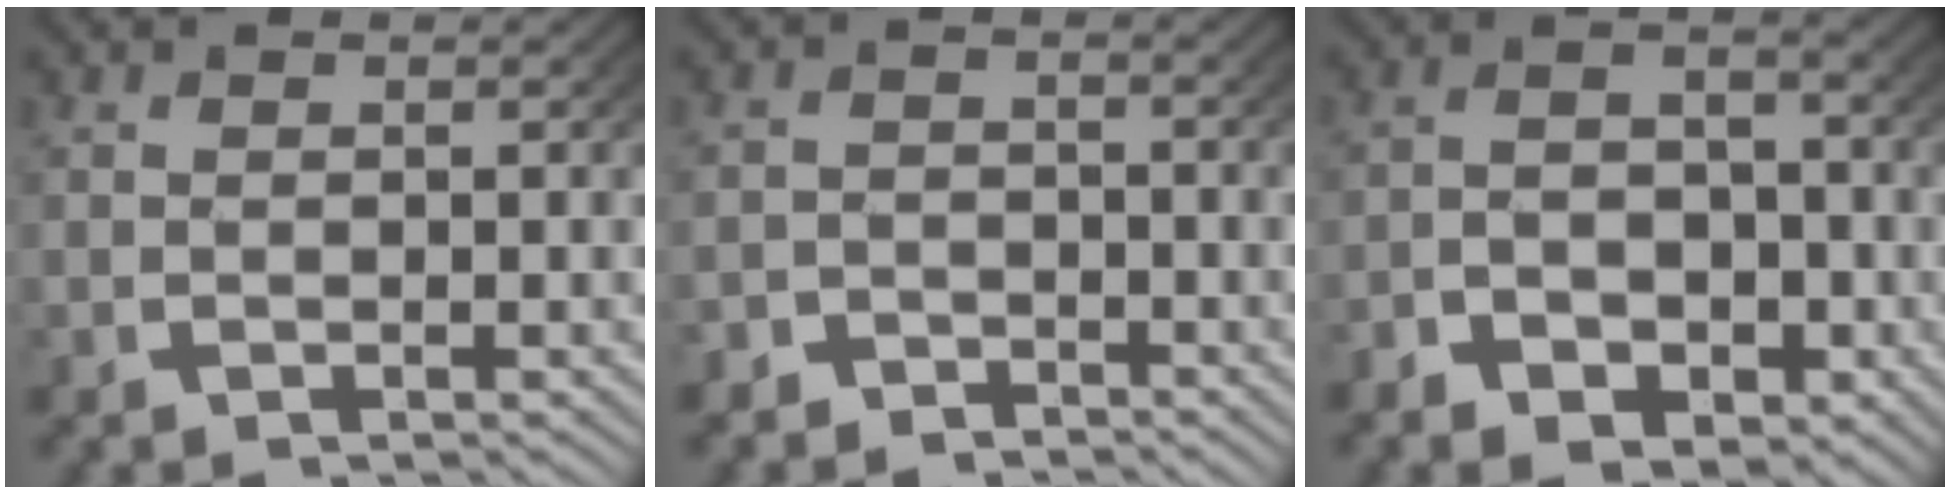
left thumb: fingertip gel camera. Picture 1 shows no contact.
{"total": 2.8, "force": [-2.5, 1.2, 0.0], "torque": [0.005, -0.015, -0.044]}
{"total": 5.3, "force": [-2.0, 3.7, 3.3], "torque": [-0.053, -0.019, -0.034]}